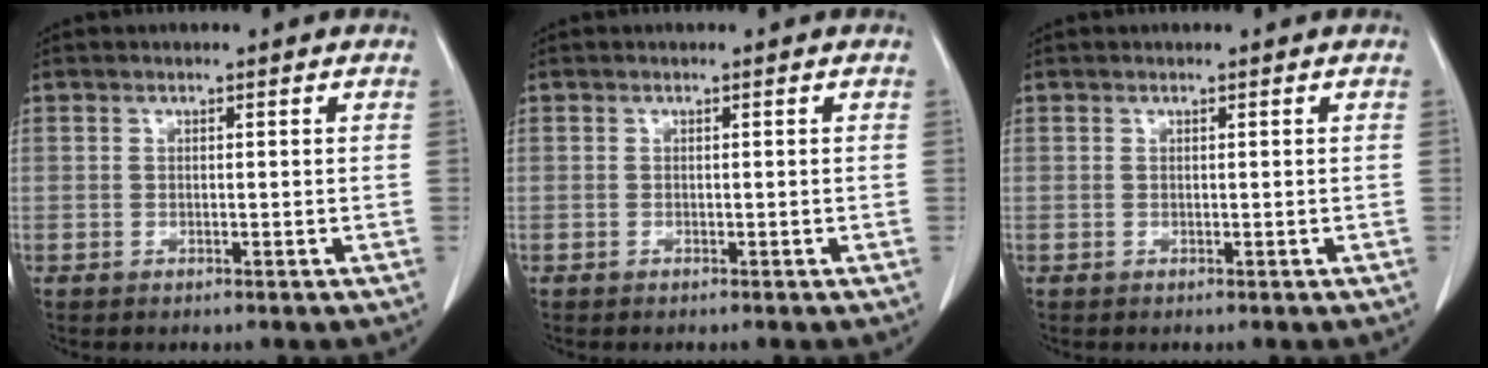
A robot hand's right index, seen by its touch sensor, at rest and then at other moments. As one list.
[{"total": 0.0}, {"total": 0.0}]